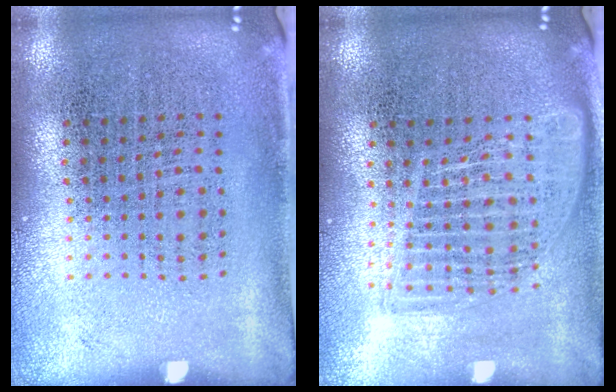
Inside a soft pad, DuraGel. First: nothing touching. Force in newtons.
{"total": 1.6, "press": 1.4, "slide": 0.7}